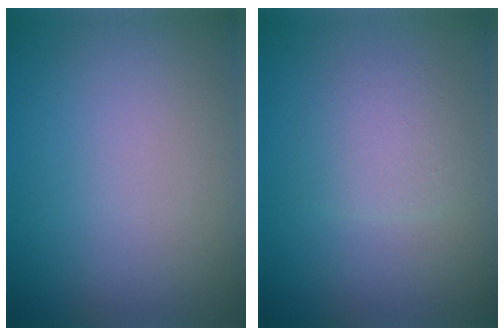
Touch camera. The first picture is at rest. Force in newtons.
{"total": 2.3, "press": 2.3, "slide": 0.1}